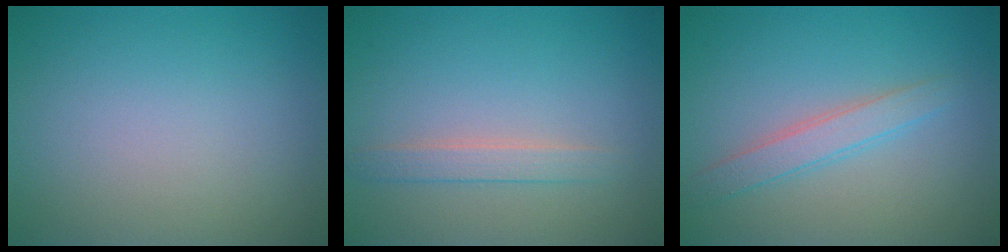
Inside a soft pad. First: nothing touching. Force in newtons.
{"total": 1.8, "press": 1.8, "slide": 0.2}
{"total": 2.3, "press": 2.3, "slide": 0.1}